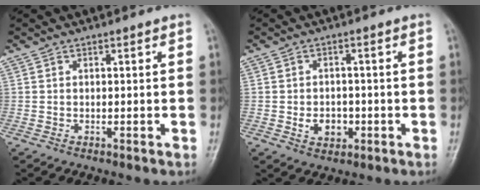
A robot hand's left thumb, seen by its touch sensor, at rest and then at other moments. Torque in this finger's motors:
{"motor_torque": [0.02, 0.04, 0.02, -0.02, 0.00]}